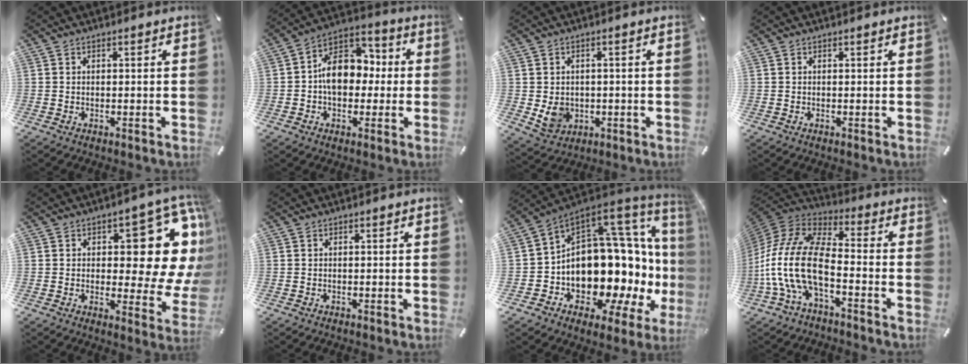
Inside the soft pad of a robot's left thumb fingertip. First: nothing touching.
{"total": 11.8, "force": [-0.5, 8.9, 7.8], "torque": [-0.141, 0.012, -0.010]}
{"total": 5.5, "force": [-0.3, 5.1, 2.1], "torque": [-0.033, -0.002, -0.005]}
{"total": 0.0}
{"total": 17.7, "force": [6.9, 8.2, 14.1], "torque": [-0.150, -0.075, 0.108]}
{"total": 0.0}
{"total": 21.2, "force": [0.4, 14.5, 15.5], "torque": [-0.228, -0.087, 0.052]}
{"total": 16.8, "force": [-6.6, 8.3, 13.0], "torque": [-0.295, 0.013, -0.125]}